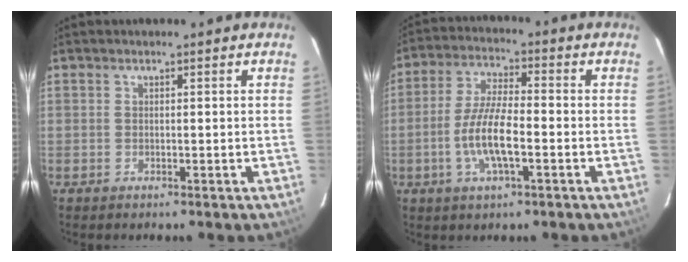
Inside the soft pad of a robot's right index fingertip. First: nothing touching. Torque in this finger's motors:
{"motor_torque": [1.63, -0.46, 0.82, 0.20]}